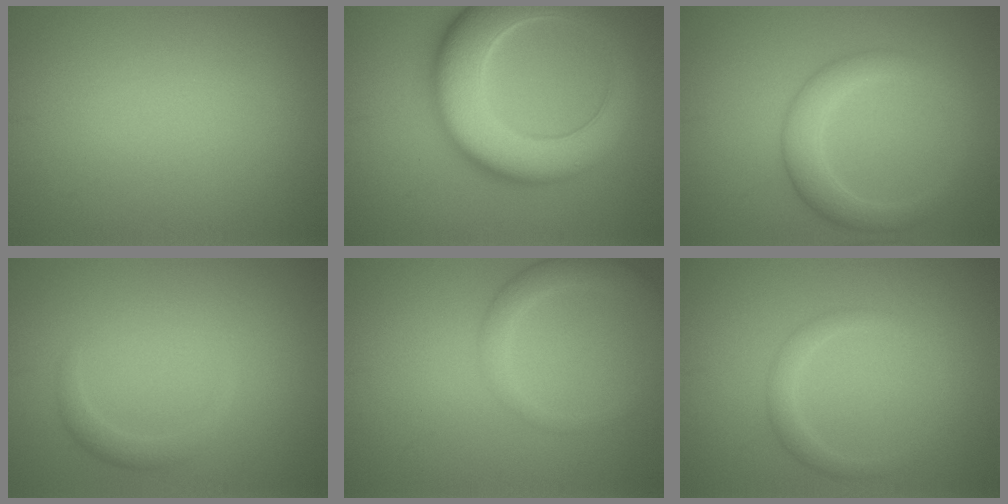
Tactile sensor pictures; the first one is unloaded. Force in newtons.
{"total": 10.9, "press": 10.9, "slide": 0.2}
{"total": 2.6, "press": 2.6, "slide": 0.2}
{"total": 1.5, "press": 1.5, "slide": 0.1}
{"total": 2.9, "press": 2.9, "slide": 0.2}
{"total": 1.7, "press": 1.7, "slide": 0.1}